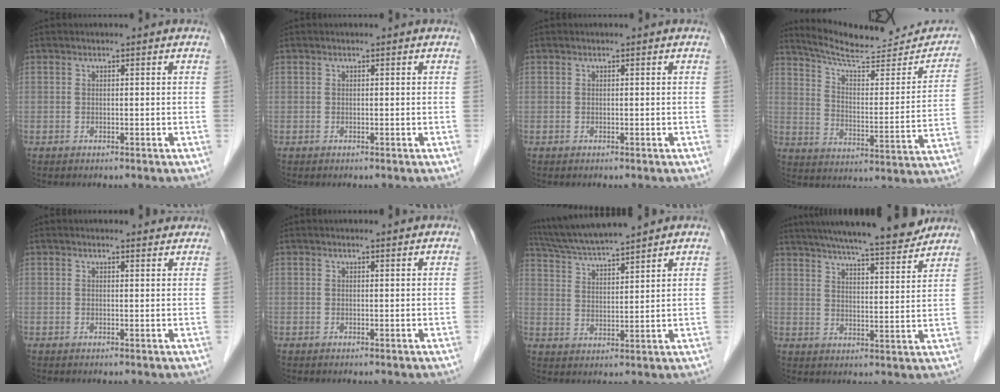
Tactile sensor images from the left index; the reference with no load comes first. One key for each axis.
{"total": 0.0}
{"total": 0.0}
{"total": 19.8, "fx": 18.2, "fy": 3.3, "fz": 6.8, "tx": -0.093, "ty": -0.028, "tz": 0.249}
{"total": 2.6, "fx": 2.5, "fy": 0.5, "fz": 0.3, "tx": -0.009, "ty": 0.001, "tz": 0.025}
{"total": 0.8, "fx": 0.8, "fy": -0.1, "fz": 0.1, "tx": -0.008, "ty": 0.001, "tz": 0.012}
{"total": 11.1, "fx": 10.1, "fy": -0.5, "fz": 4.5, "tx": -0.085, "ty": 0.021, "tz": 0.180}
{"total": 17.6, "fx": 15.6, "fy": 1.0, "fz": 8.0, "tx": -0.127, "ty": 0.009, "tz": 0.223}